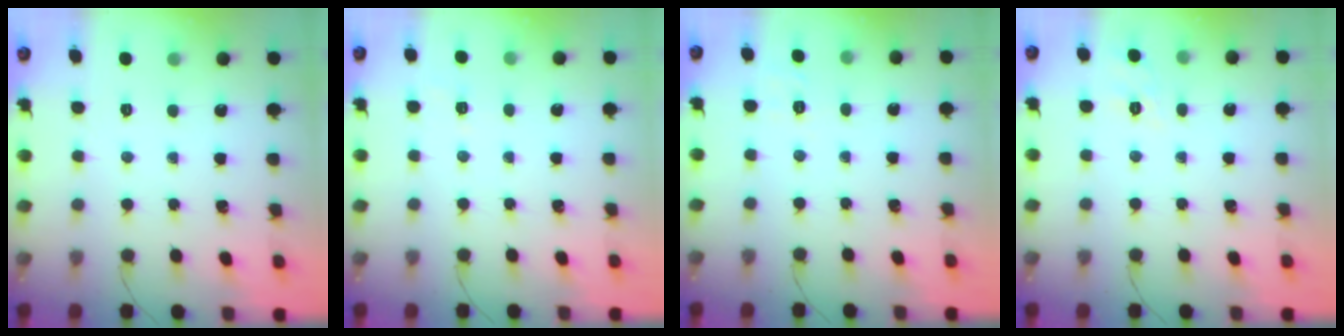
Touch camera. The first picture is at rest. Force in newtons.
{"total": 2.7, "press": 2.2, "slide": 1.5}
{"total": 1.9, "press": 0.8, "slide": 1.7}
{"total": 1.7, "press": 0.4, "slide": 1.6}